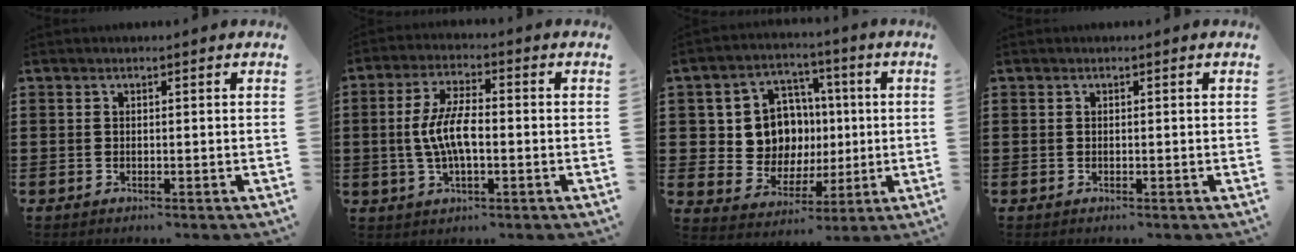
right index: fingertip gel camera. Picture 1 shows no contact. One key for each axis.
{"total": 7.1, "fx": -0.7, "fy": 2.5, "fz": 6.7, "tx": -0.144, "ty": -0.004, "tz": -0.020}
{"total": 10.1, "fx": 1.2, "fy": 8.8, "fz": 4.8, "tx": -0.104, "ty": 0.013, "tz": 0.030}
{"total": 0.0}